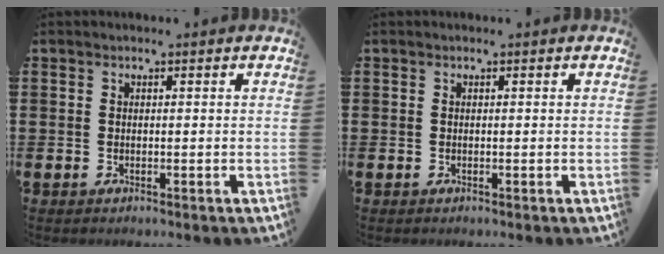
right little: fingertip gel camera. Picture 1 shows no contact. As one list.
[{"total": 0.0}]